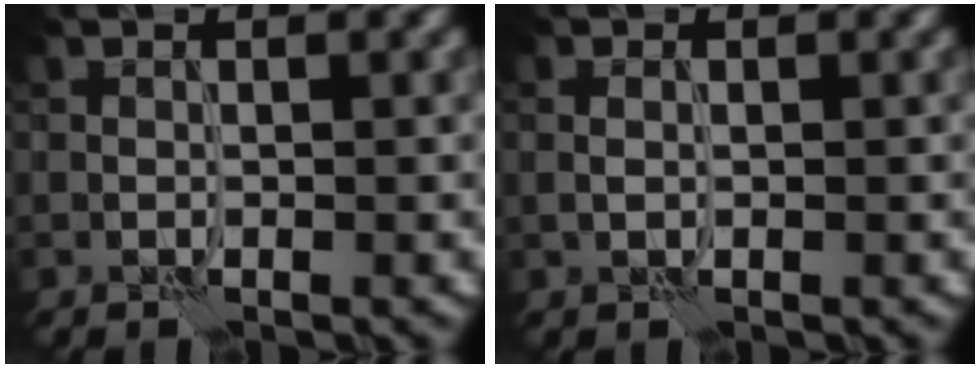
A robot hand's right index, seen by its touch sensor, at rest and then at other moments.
{"total": 0.7, "force": [0.0, 0.5, 0.5], "torque": [-0.014, 0.000, 0.002]}